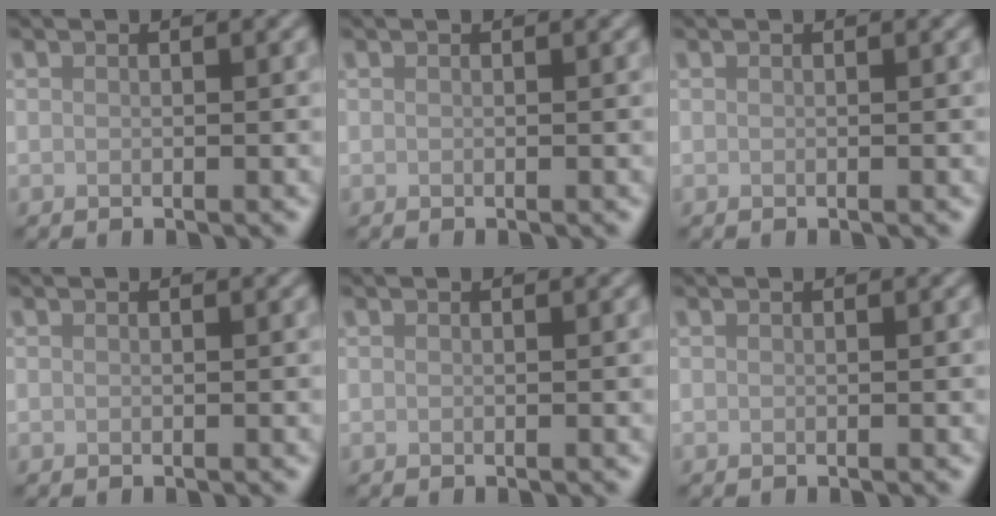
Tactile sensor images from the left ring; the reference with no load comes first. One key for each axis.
{"total": 0.0}
{"total": 0.0}
{"total": 0.0}
{"total": 0.0}
{"total": 0.0}